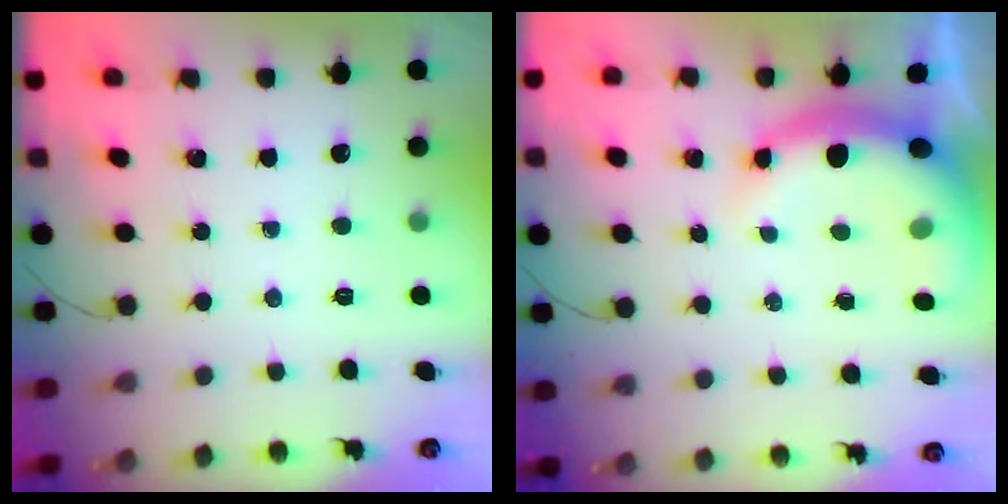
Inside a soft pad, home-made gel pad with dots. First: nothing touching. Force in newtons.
{"total": 7.7, "press": 7.4, "slide": 1.9}